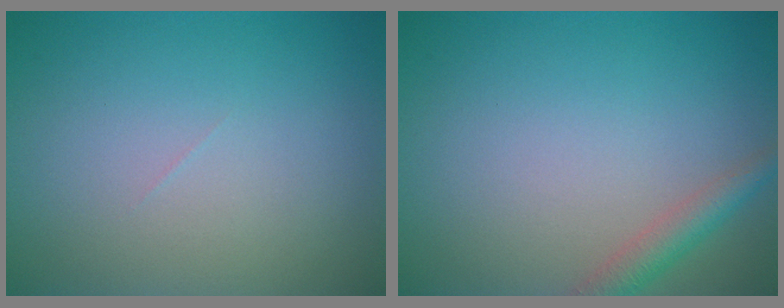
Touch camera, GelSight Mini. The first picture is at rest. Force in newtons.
{"total": 2.4, "press": 2.4, "slide": 0.1}